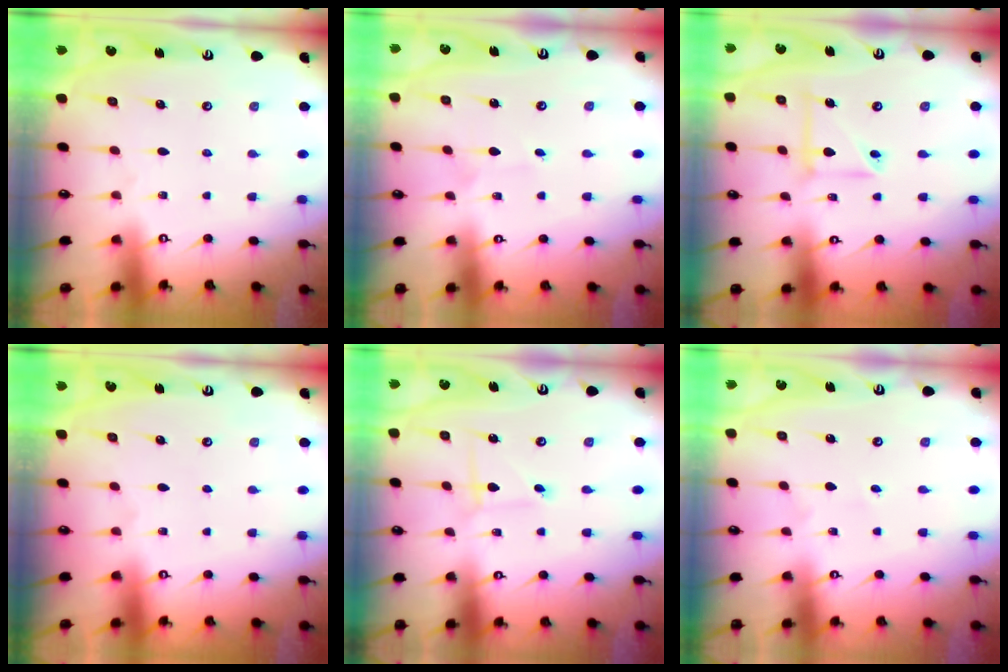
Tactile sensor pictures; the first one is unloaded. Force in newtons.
{"total": 1.9, "press": 1.9, "slide": 0.2}
{"total": 7.4, "press": 7.3, "slide": 1.2}
{"total": 0.0}
{"total": 1.6, "press": 1.6, "slide": 0.1}
{"total": 1.7, "press": 1.6, "slide": 0.5}